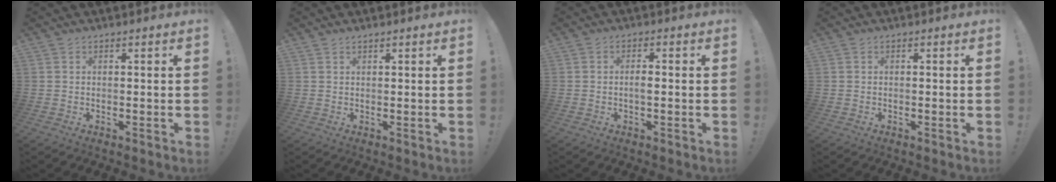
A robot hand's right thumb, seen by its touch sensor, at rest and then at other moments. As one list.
[{"total": 0.8, "force": [0.7, 0.1, 0.4], "torque": [-0.013, 0.004, 0.013]}, {"total": 2.6, "force": [-0.5, 0.8, 2.4], "torque": [-0.034, 0.002, -0.011]}, {"total": 0.0}]